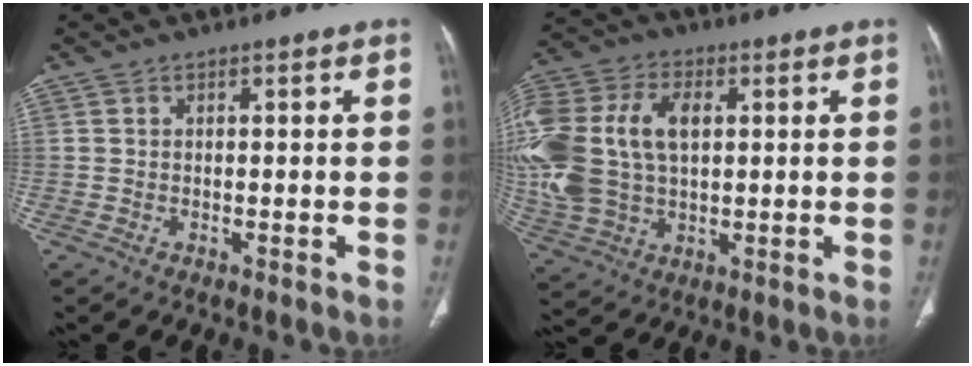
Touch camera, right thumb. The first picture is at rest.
{"total": 24.9, "force": [3.5, 16.3, 18.5], "torque": [-0.451, 0.023, 0.076]}